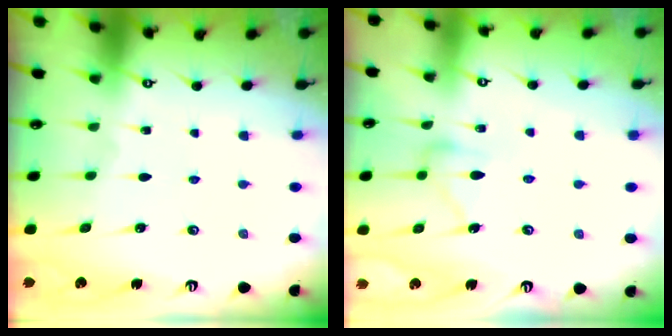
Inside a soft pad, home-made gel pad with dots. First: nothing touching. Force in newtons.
{"total": 11.9, "press": 11.9, "slide": 0.6}